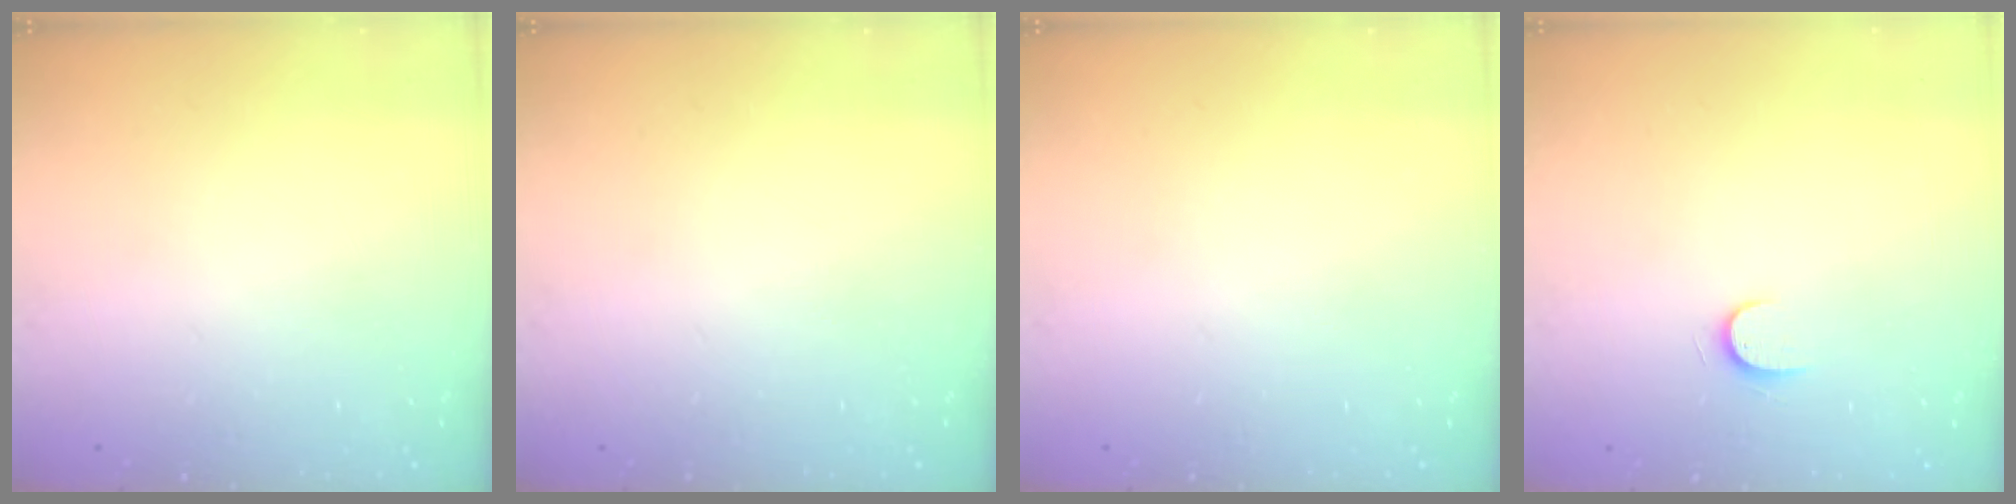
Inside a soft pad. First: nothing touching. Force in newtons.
{"total": 0.0}
{"total": 0.0}
{"total": 5.2, "press": 5.2, "slide": 0.6}